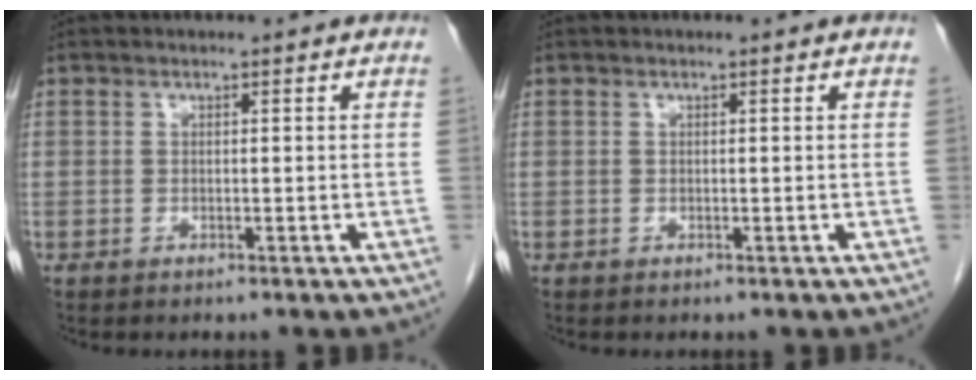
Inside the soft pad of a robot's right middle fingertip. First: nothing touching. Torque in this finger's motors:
{"motor_torque": [0.00, 0.00, 0.00, -0.01]}